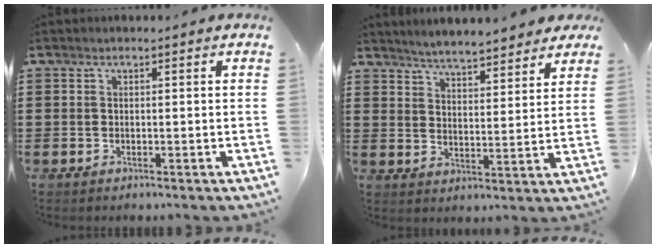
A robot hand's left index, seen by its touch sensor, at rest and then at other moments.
{"total": 4.1, "force": [4.1, -0.1, 0.4], "torque": [-0.029, -0.024, 0.070]}